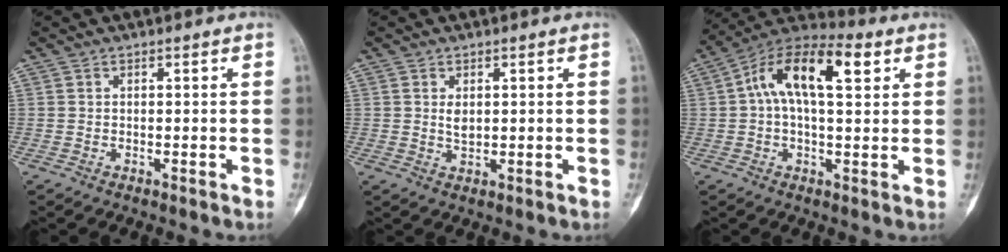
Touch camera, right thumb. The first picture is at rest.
{"total": 2.0, "force": [0.5, 1.1, 1.6], "torque": [-0.023, -0.007, 0.012]}
{"total": 14.8, "force": [4.2, 6.8, 12.4], "torque": [-0.206, 0.032, 0.063]}